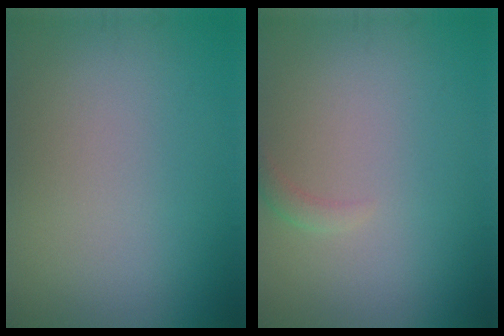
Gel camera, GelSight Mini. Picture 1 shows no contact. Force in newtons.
{"total": 1.0, "press": 0.9, "slide": 0.2}